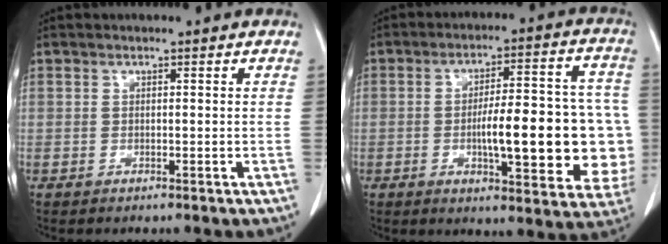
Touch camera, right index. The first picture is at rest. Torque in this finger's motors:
{"motor_torque": [1.54, -0.37, 0.86, 0.15]}